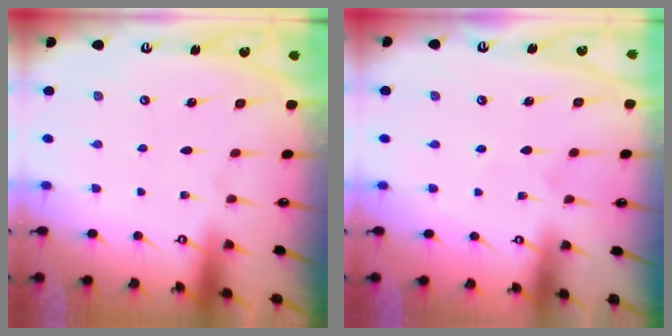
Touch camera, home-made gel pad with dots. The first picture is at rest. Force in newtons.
{"total": 2.8, "press": 2.6, "slide": 1.0}